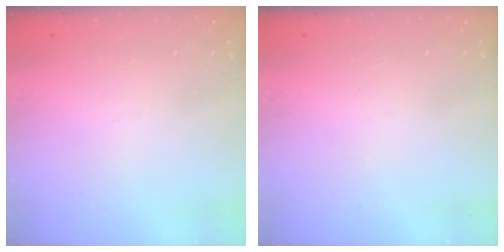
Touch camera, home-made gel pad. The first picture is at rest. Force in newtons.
{"total": 0.0}